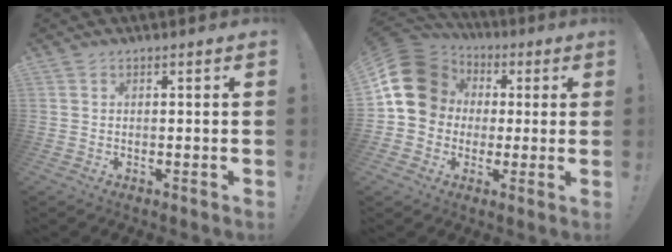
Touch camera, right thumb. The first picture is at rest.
{"total": 18.1, "force": [3.8, 15.2, 9.1], "torque": [-0.152, -0.003, 0.089]}